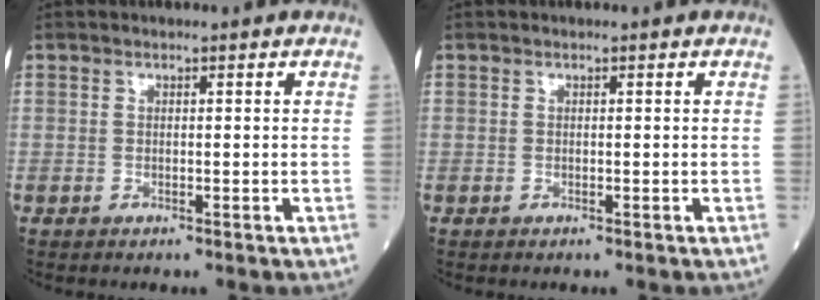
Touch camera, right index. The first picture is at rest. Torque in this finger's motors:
{"motor_torque": [0.02, -0.02, 0.00, 0.01]}